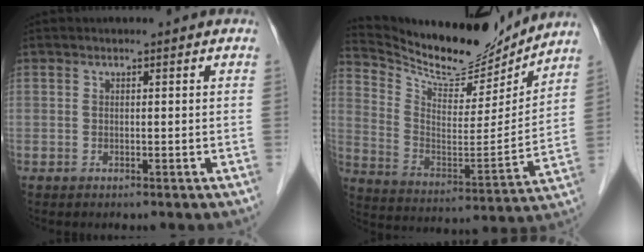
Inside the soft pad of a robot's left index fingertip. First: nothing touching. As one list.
[{"total": 16.7, "force": [15.9, 3.5, 4.0], "torque": [-0.092, -0.029, 0.263]}]